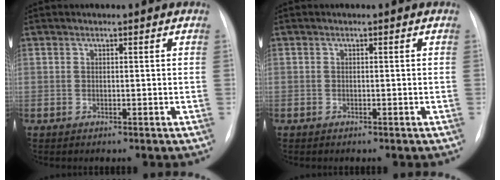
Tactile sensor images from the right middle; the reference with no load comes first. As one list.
[{"total": 0.0}]